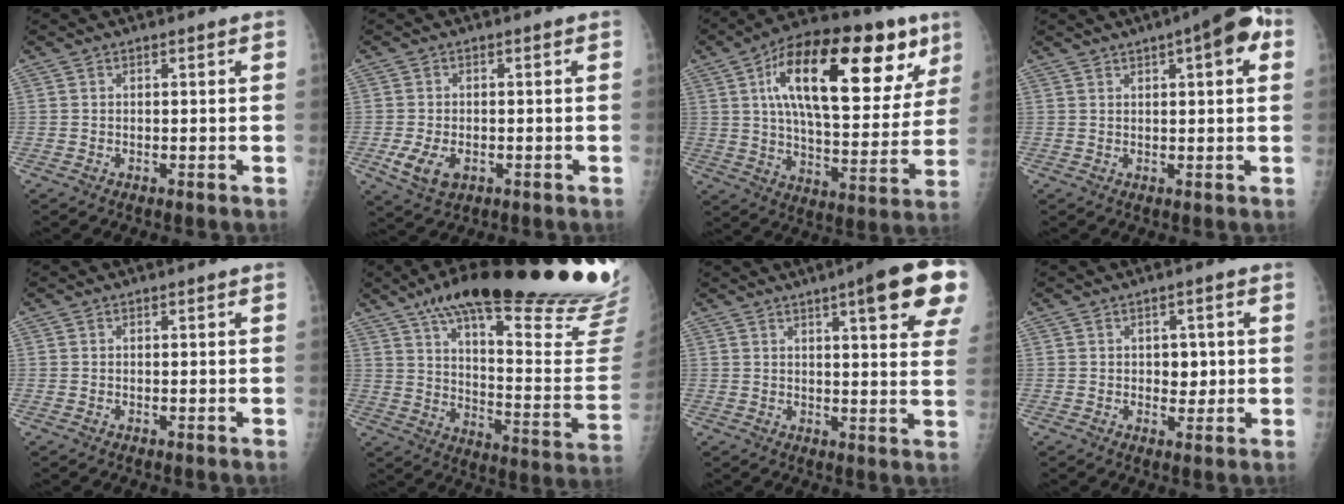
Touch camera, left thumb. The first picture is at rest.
{"total": 5.7, "force": [-1.8, 3.7, 3.9], "torque": [-0.068, -0.006, -0.027]}
{"total": 28.6, "force": [11.6, 12.3, 23.1], "torque": [-0.320, -0.001, 0.180]}
{"total": 9.1, "force": [3.9, 2.8, 7.7], "torque": [-0.080, 0.012, 0.042]}
{"total": 0.0}
{"total": 34.6, "force": [26.0, 6.2, 22.1], "torque": [-0.274, -0.124, 0.365]}
{"total": 14.8, "force": [8.1, 2.4, 12.2], "torque": [-0.134, -0.029, 0.094]}
{"total": 3.7, "force": [0.7, 2.5, 2.6], "torque": [-0.013, -0.003, 0.008]}